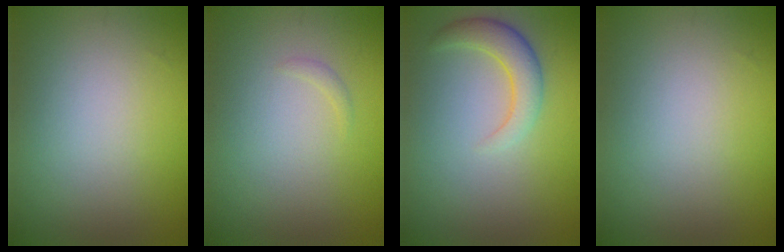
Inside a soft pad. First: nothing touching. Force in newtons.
{"total": 0.5, "press": 0.5, "slide": 0.1}
{"total": 2.9, "press": 2.9, "slide": 0.1}
{"total": 0.0}